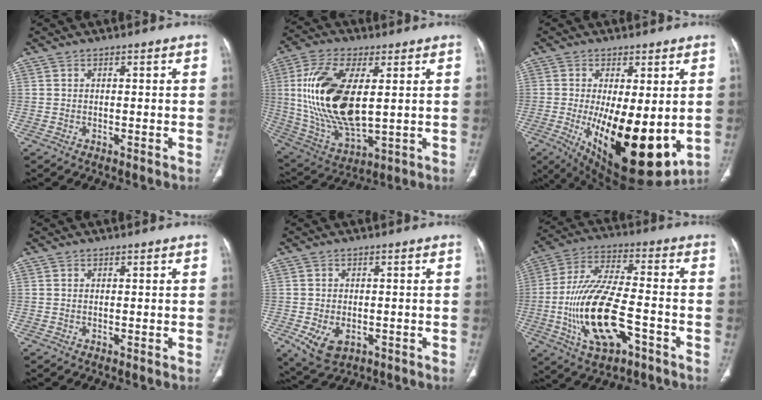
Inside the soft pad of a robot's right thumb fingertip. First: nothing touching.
{"total": 21.0, "force": [2.9, 9.9, 18.3], "torque": [-0.374, -0.019, 0.063]}
{"total": 20.3, "force": [-3.4, 8.1, 18.3], "torque": [-0.268, -0.037, -0.024]}
{"total": 0.0}
{"total": 6.6, "force": [-2.2, 4.3, 4.5], "torque": [-0.077, 0.000, -0.025]}
{"total": 18.5, "force": [-5.7, 7.8, 15.8], "torque": [-0.314, 0.031, -0.095]}